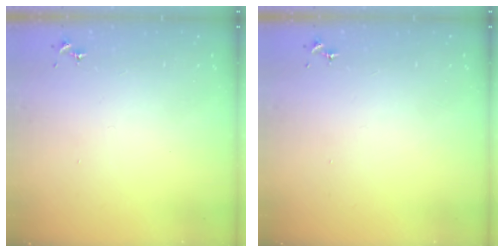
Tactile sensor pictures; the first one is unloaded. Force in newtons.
{"total": 0.0}